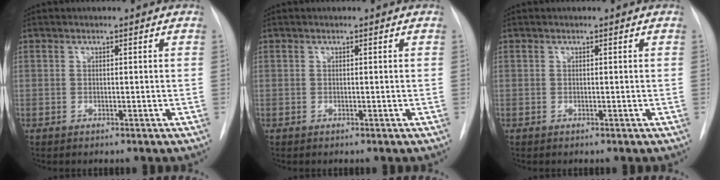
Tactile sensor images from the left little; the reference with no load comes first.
{"total": 0.0}
{"total": 0.0}